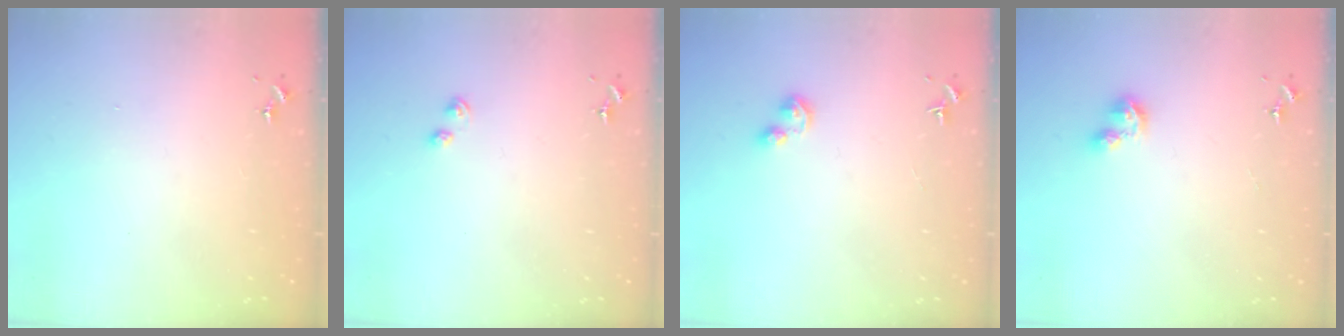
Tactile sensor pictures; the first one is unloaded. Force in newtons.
{"total": 2.2, "press": 2.1, "slide": 0.5}
{"total": 4.0, "press": 3.9, "slide": 0.8}
{"total": 2.6, "press": 2.6, "slide": 0.3}